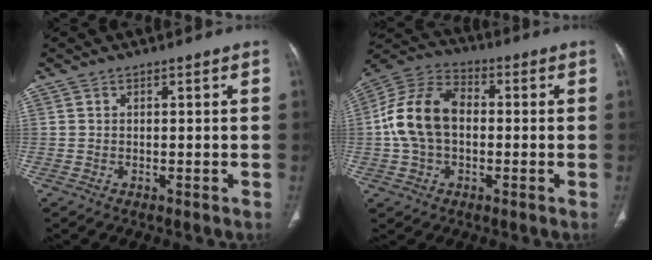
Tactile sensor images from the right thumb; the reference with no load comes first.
{"total": 13.7, "force": [-0.2, 9.4, 10.0], "torque": [-0.187, 0.035, -0.012]}